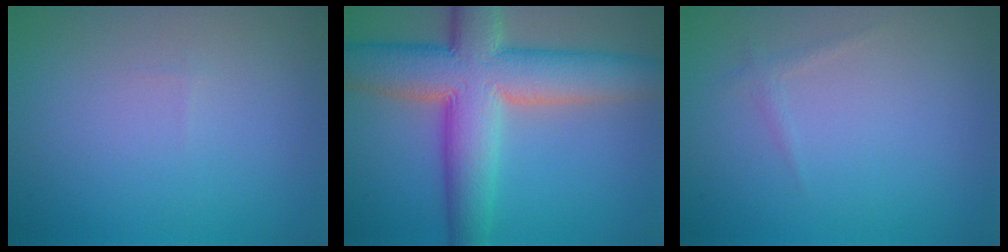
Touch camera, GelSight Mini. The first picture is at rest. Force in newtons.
{"total": 11.2, "press": 11.1, "slide": 0.4}
{"total": 0.6, "press": 0.6, "slide": 0.1}